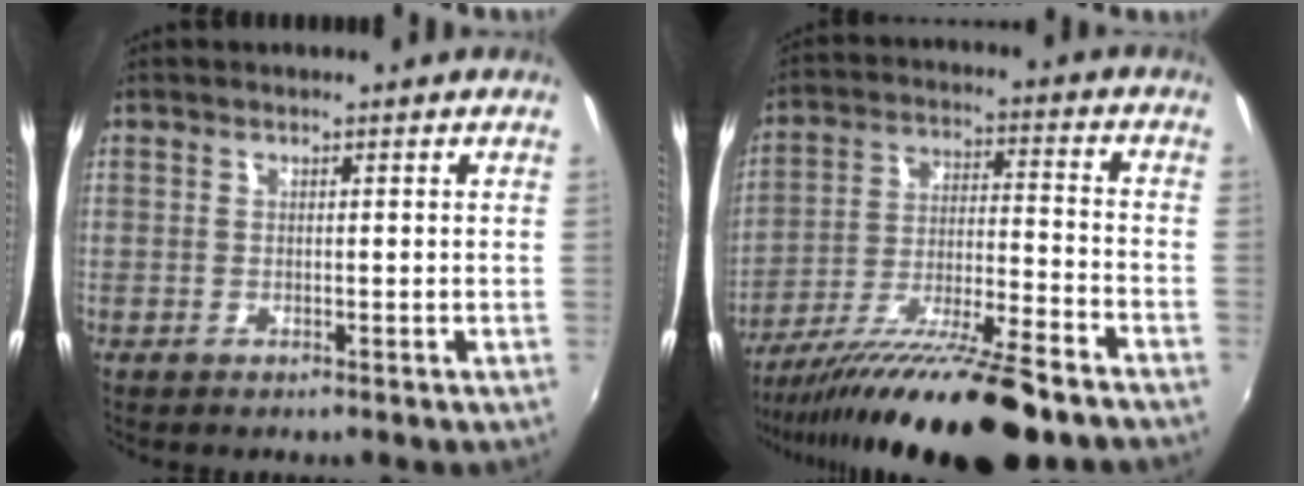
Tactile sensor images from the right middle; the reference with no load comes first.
{"total": 20.2, "force": [-15.8, 1.7, 12.5], "torque": [-0.229, -0.043, -0.262]}